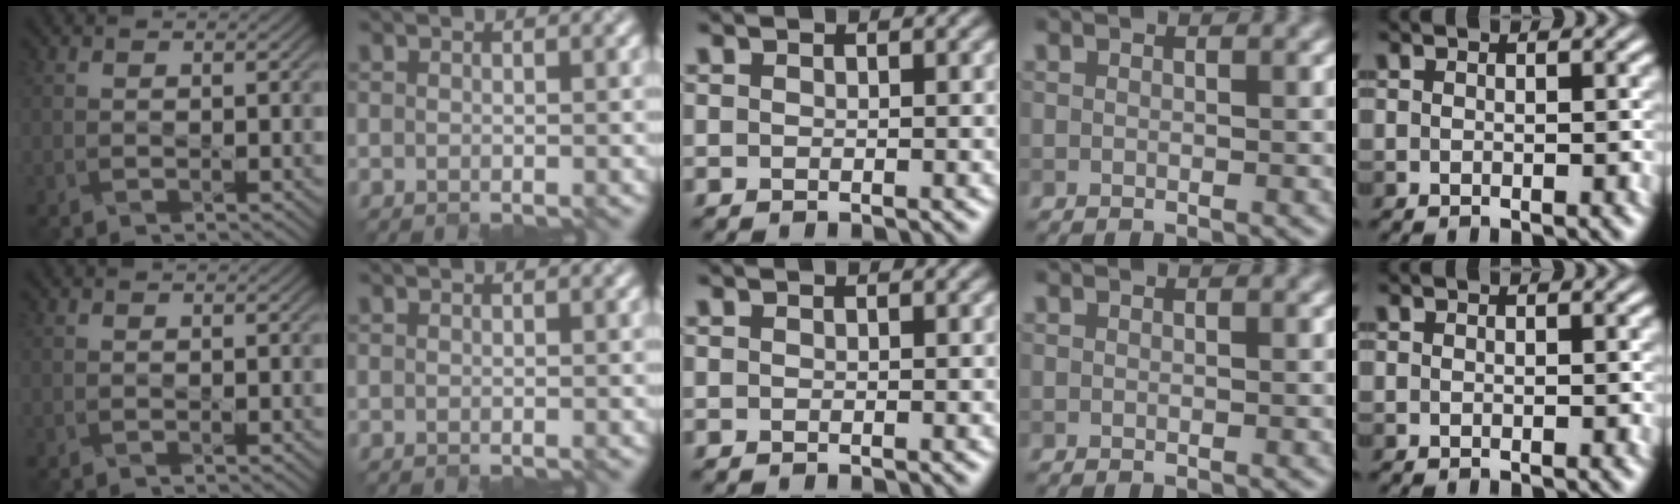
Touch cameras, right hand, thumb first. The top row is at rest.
{}